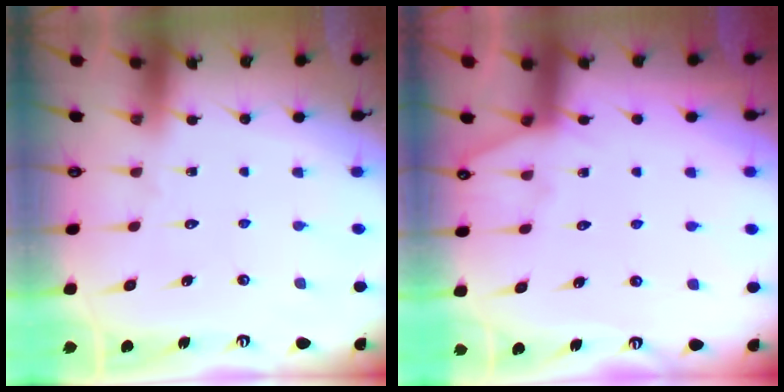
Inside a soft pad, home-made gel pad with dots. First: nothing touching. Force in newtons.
{"total": 3.3, "press": 3.3, "slide": 0.6}